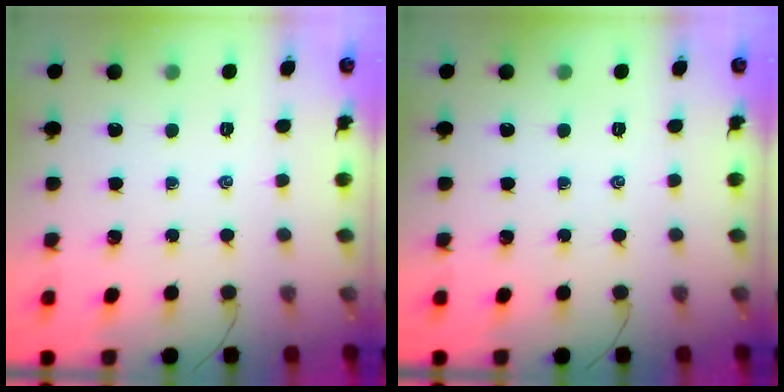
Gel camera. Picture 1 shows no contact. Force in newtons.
{"total": 0.0}